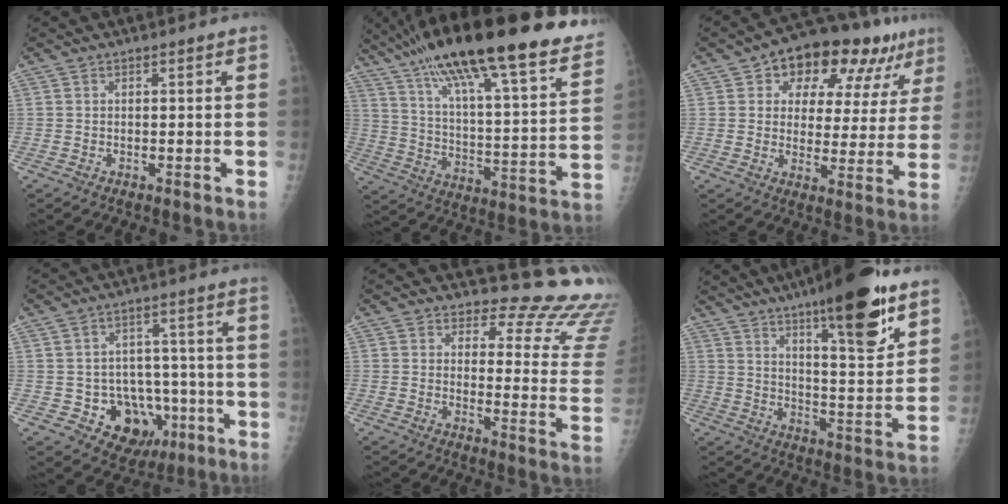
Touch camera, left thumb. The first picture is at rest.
{"total": 34.7, "force": [23.7, 7.7, 24.2], "torque": [-0.364, -0.031, 0.357]}
{"total": 17.9, "force": [9.7, 10.1, 11.1], "torque": [-0.092, -0.004, 0.134]}
{"total": 12.3, "force": [-3.9, 9.9, 6.0], "torque": [-0.038, 0.026, -0.042]}
{"total": 17.8, "force": [17.1, 4.3, 2.2], "torque": [0.030, -0.181, 0.167]}
{"total": 19.1, "force": [11.8, 4.1, 14.4], "torque": [-0.188, -0.068, 0.182]}